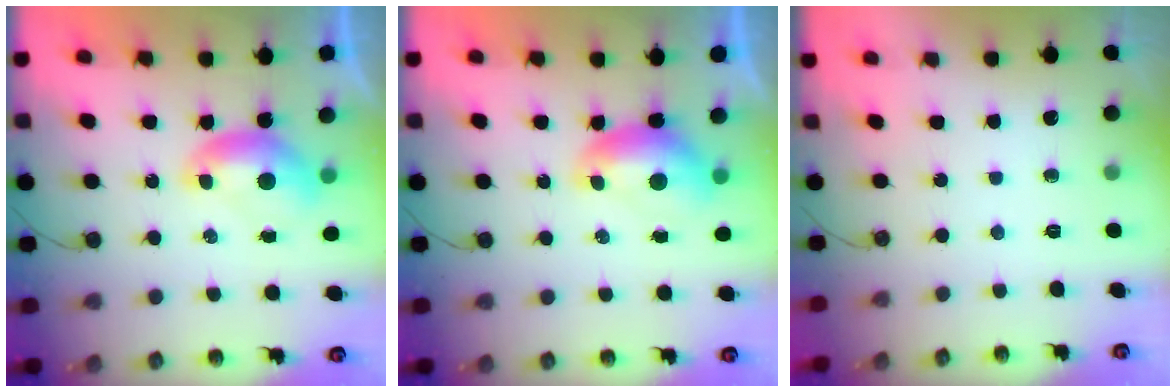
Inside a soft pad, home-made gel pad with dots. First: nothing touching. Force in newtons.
{"total": 0.0}
{"total": 0.0}